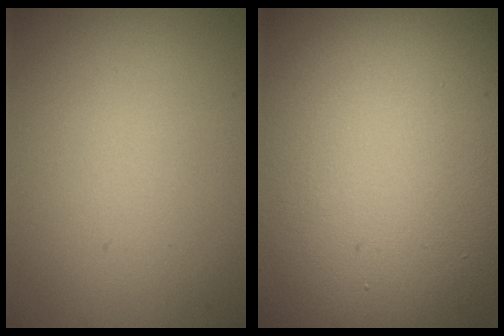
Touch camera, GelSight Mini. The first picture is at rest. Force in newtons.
{"total": 20.4, "press": 20.4, "slide": 1.8}